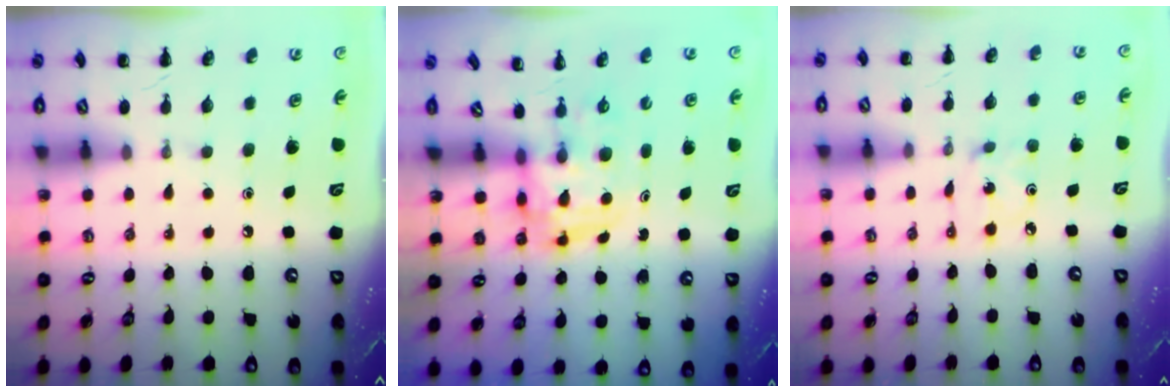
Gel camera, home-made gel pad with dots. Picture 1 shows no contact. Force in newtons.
{"total": 3.6, "press": 3.5, "slide": 0.6}
{"total": 1.5, "press": 1.4, "slide": 0.5}